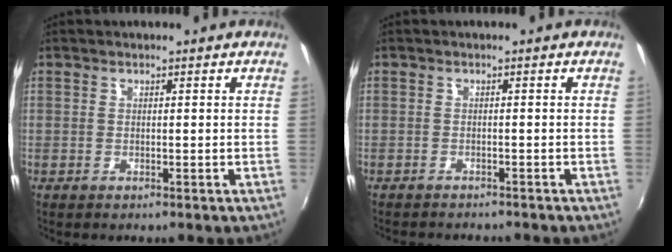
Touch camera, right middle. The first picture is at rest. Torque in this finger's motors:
{"motor_torque": [0.06, -0.25, 0.02, 0.03]}